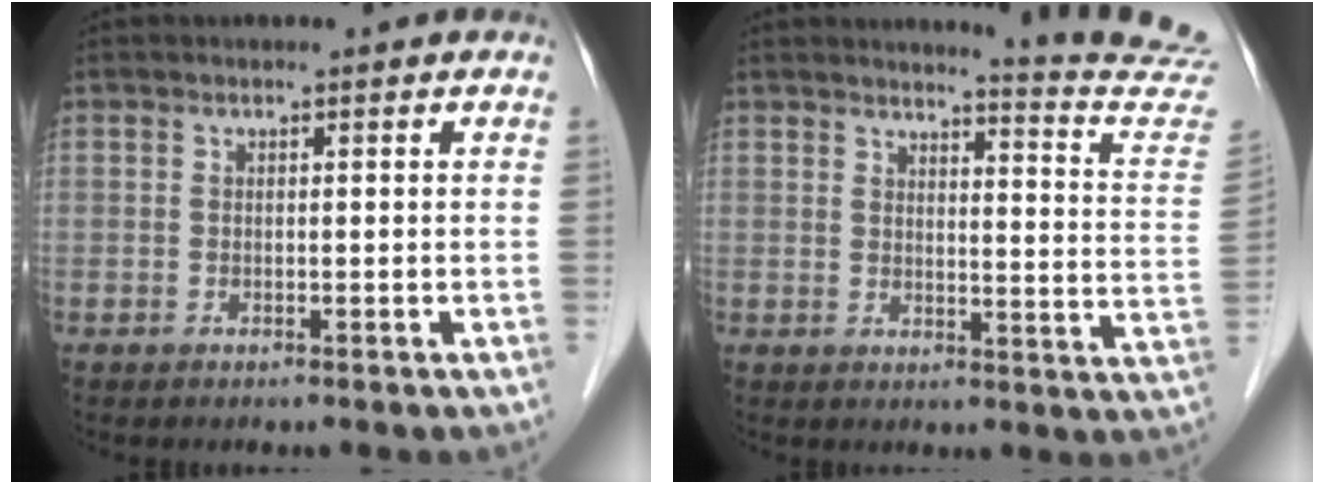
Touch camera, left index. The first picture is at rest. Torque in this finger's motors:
{"motor_torque": [0.53, -0.63, 0.27, 0.04]}